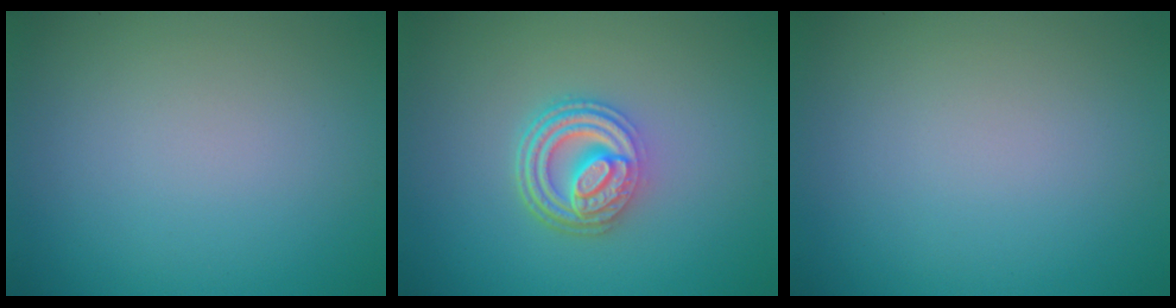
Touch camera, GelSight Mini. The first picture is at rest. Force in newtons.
{"total": 4.8, "press": 3.7, "slide": 3.1}
{"total": 0.0}